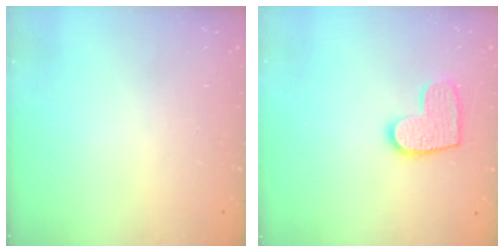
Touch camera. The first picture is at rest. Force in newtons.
{"total": 10.5, "press": 10.5, "slide": 0.6}